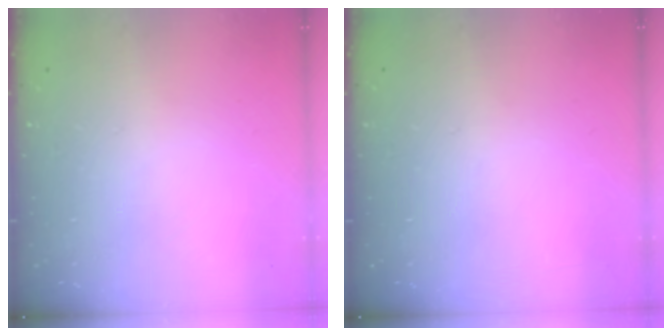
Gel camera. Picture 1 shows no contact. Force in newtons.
{"total": 0.0}